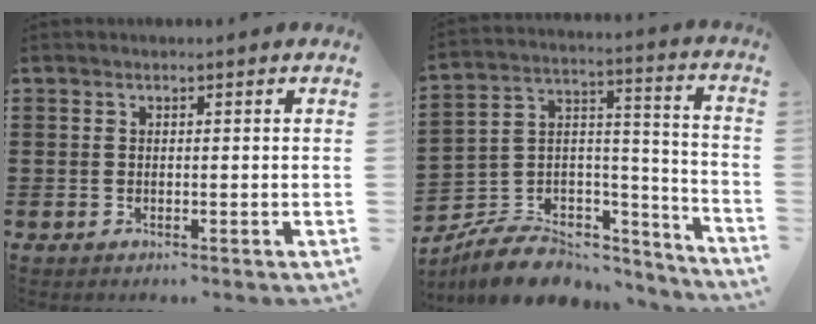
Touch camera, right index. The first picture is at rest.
{"total": 8.4, "force": [-6.8, 4.3, 2.4], "torque": [-0.051, 0.016, -0.124]}